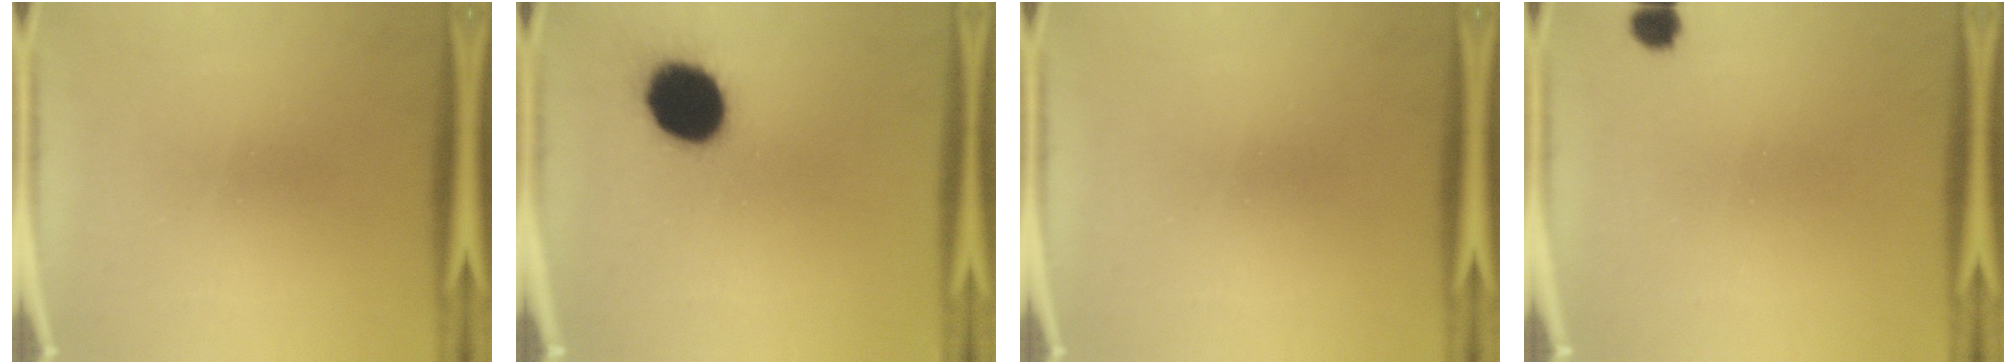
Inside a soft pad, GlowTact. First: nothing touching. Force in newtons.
{"total": 16.6}
{"total": 0.0}
{"total": 2.3}